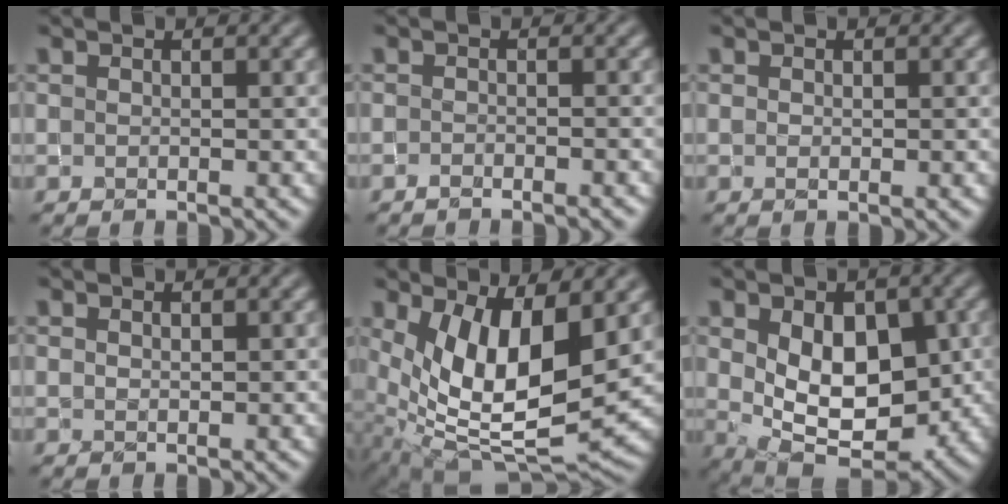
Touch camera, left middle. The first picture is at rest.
{"total": 1.8, "force": [-1.5, 0.2, 1.0], "torque": [-0.013, 0.004, -0.027]}
{"total": 0.8, "force": [-0.1, 0.1, 0.8], "torque": [-0.011, -0.004, 0.000]}
{"total": 0.6, "force": [0.5, 0.2, 0.3], "torque": [-0.006, 0.001, 0.010]}
{"total": 11.3, "force": [2.3, 5.0, 9.9], "torque": [-0.174, -0.022, 0.045]}
{"total": 8.9, "force": [0.3, 5.5, 7.0], "torque": [-0.111, -0.015, 0.016]}